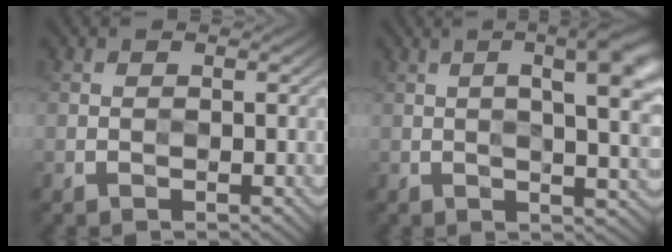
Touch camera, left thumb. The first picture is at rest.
{"total": 10.8, "force": [3.2, 3.4, 9.7], "torque": [-0.105, 0.032, 0.032]}